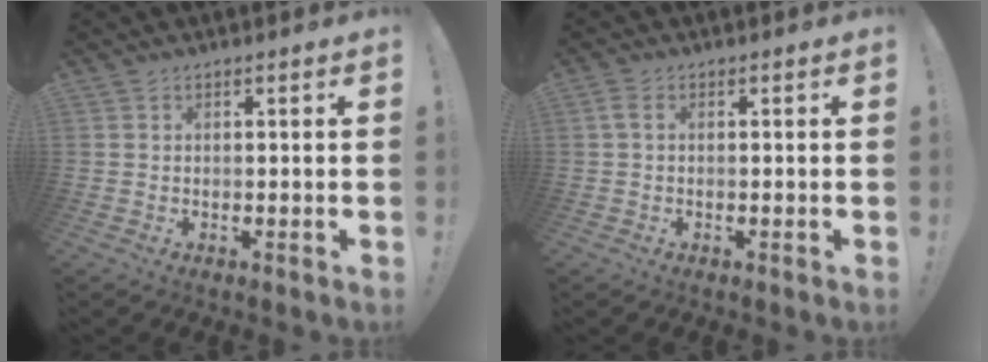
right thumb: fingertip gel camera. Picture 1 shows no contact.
{"total": 1.6, "force": [0.3, 0.7, 1.4], "torque": [-0.028, 0.004, 0.006]}